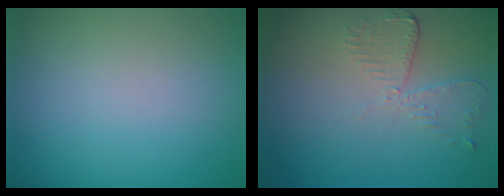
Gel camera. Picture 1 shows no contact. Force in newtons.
{"total": 2.7, "press": 2.4, "slide": 1.2}